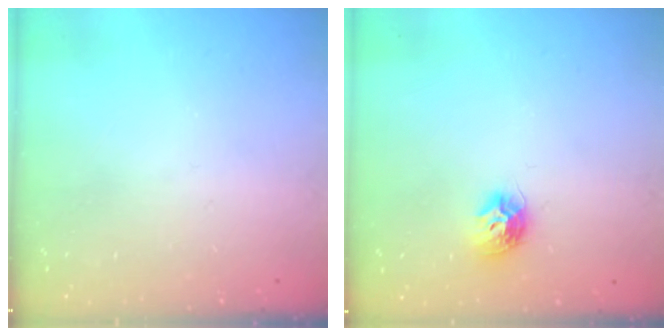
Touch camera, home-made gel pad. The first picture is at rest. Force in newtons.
{"total": 8.6, "press": 8.5, "slide": 0.1}